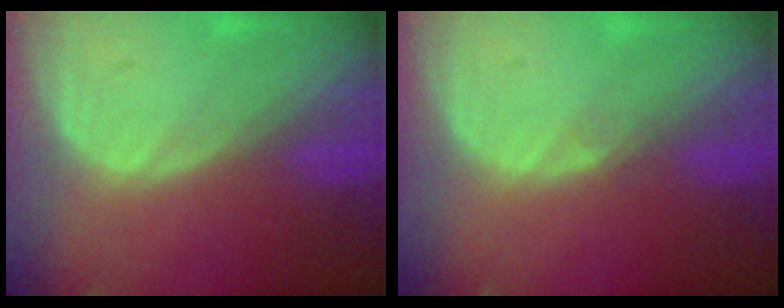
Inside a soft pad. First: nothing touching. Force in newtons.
{"total": 0.7, "press": 0.7, "slide": 0.1}